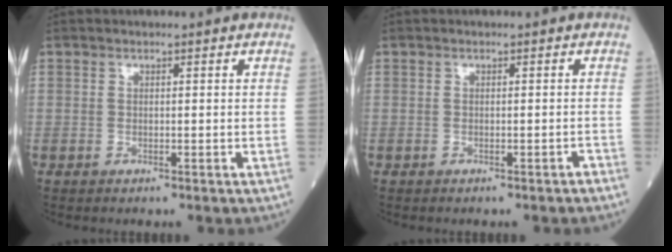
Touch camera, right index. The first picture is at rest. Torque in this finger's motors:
{"motor_torque": [0.00, 0.00, 0.00, 0.01]}